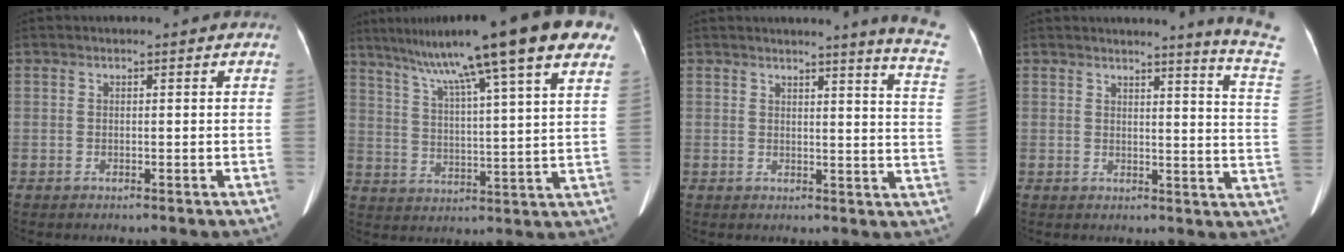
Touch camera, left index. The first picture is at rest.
{"total": 22.1, "force": [15.2, 0.7, 16.0], "torque": [-0.253, 0.038, 0.210]}
{"total": 9.3, "force": [8.5, -1.4, 3.6], "torque": [-0.036, -0.076, 0.068]}
{"total": 9.8, "force": [9.2, -2.5, 2.3], "torque": [-0.029, -0.103, 0.085]}